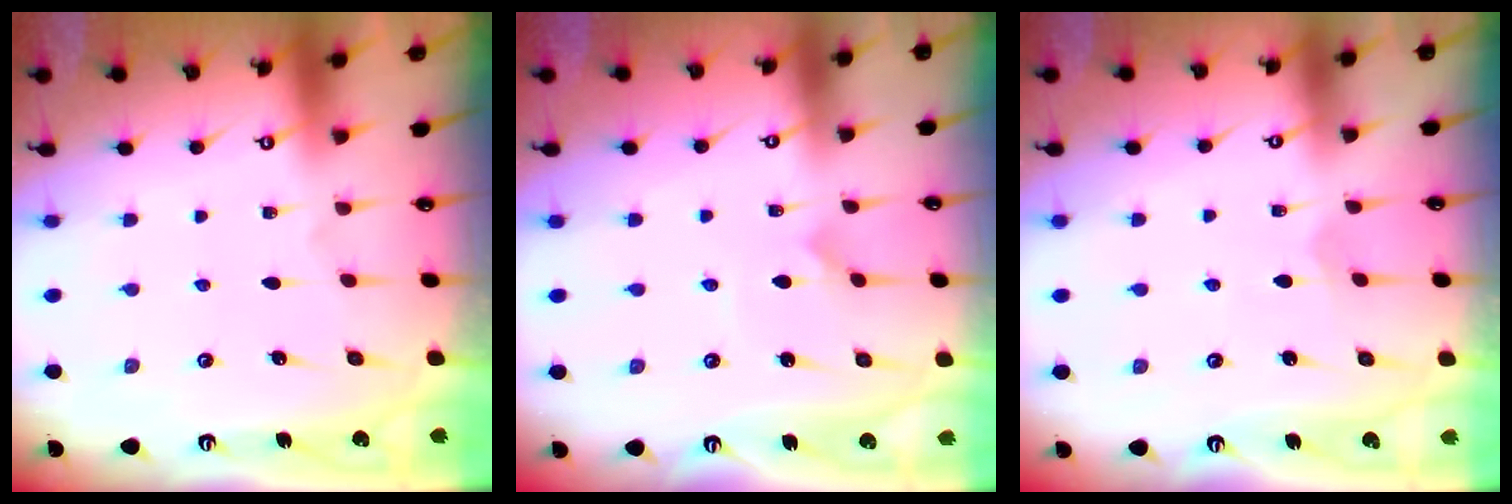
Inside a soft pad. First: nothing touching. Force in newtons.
{"total": 2.9, "press": 2.9, "slide": 0.2}
{"total": 2.6, "press": 2.6, "slide": 0.2}